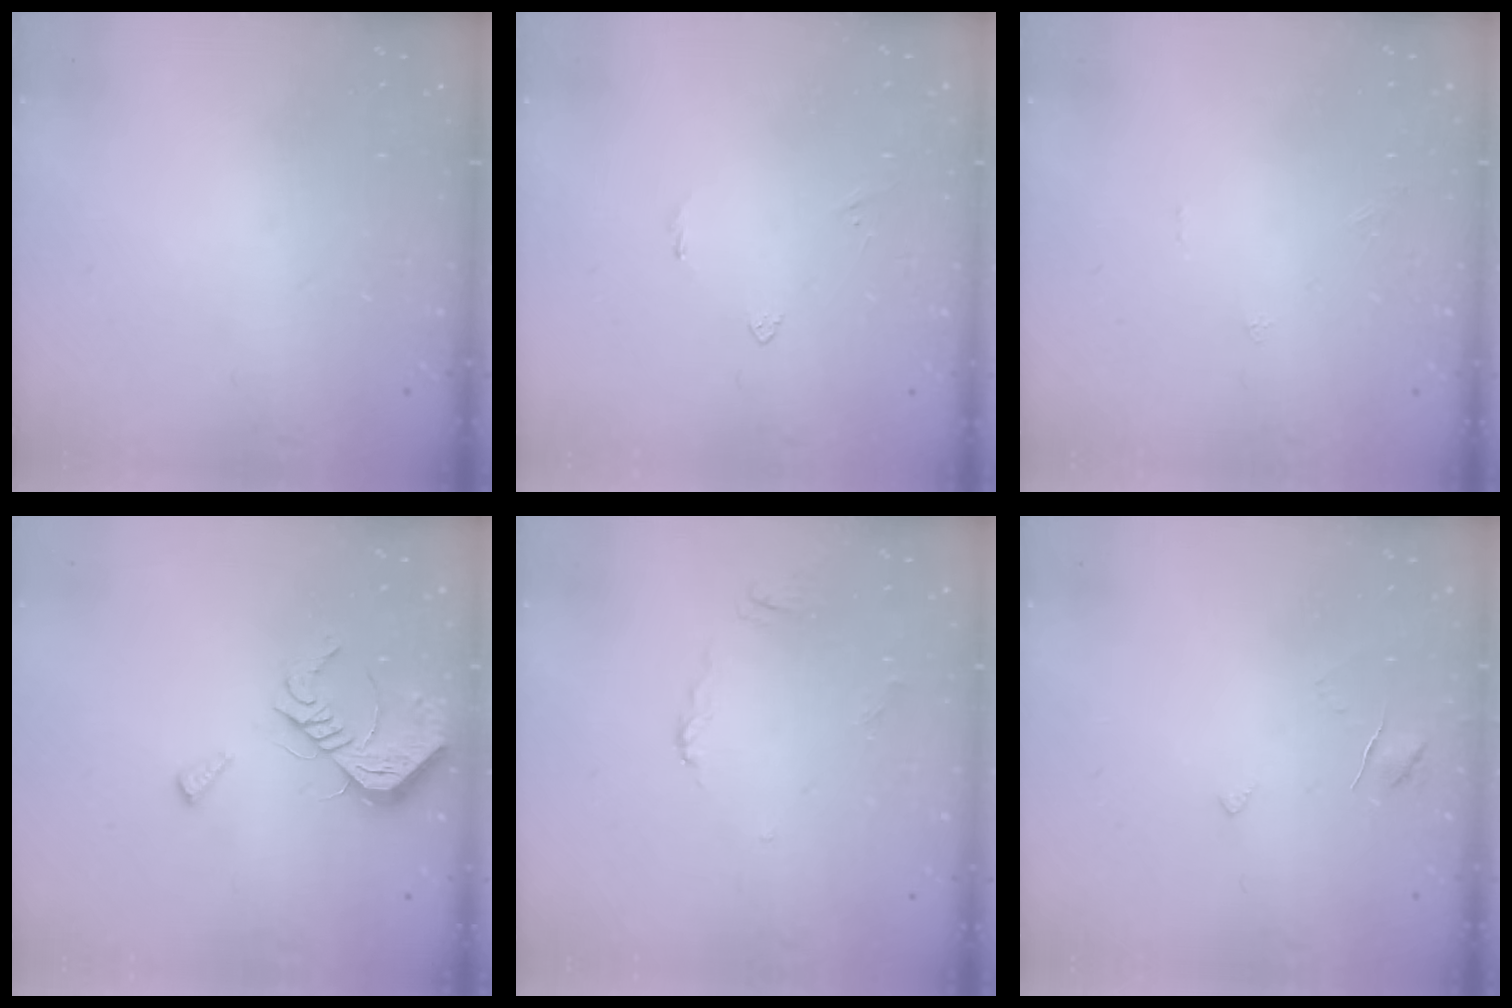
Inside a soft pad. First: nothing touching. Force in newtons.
{"total": 2.7, "press": 2.7, "slide": 0.5}
{"total": 0.0}
{"total": 10.4, "press": 10.4, "slide": 1.1}
{"total": 4.9, "press": 4.9, "slide": 0.1}
{"total": 3.4, "press": 3.4, "slide": 0.3}